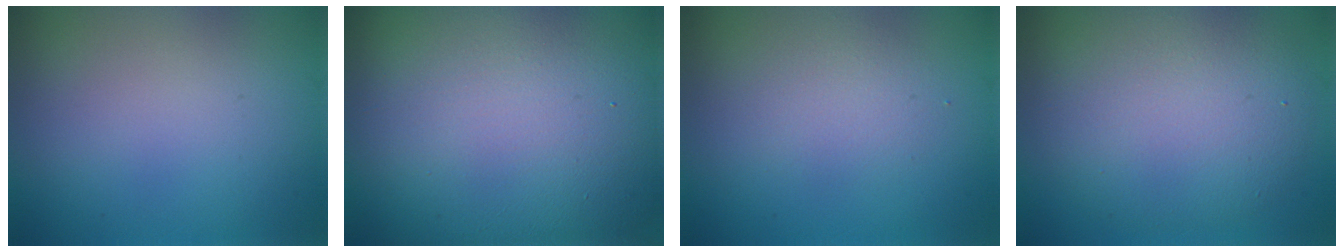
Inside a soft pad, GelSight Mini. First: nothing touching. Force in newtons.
{"total": 23.4, "press": 23.4, "slide": 1.4}
{"total": 1.9, "press": 1.9, "slide": 0.1}
{"total": 7.7, "press": 7.7, "slide": 0.5}